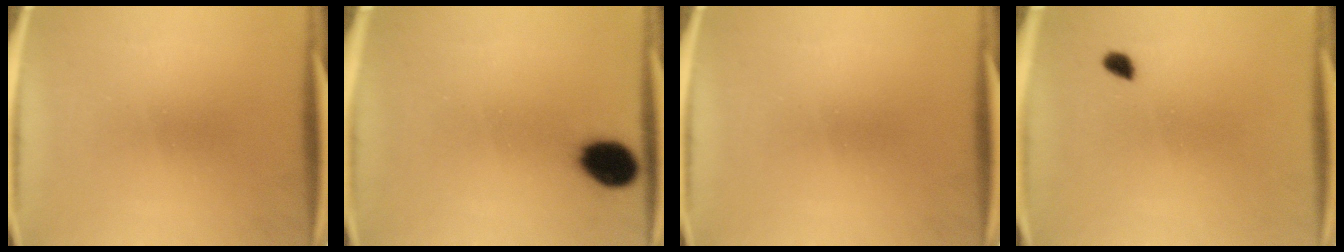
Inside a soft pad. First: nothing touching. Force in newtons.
{"total": 7.8}
{"total": 0.0}
{"total": 1.7}